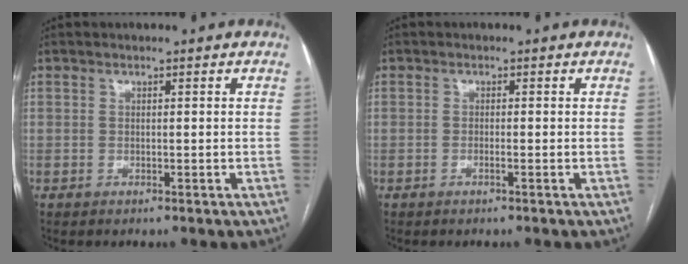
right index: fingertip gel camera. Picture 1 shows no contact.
{"total": 0.7, "force": [-0.3, -0.1, 0.6], "torque": [-0.013, 0.000, -0.005]}